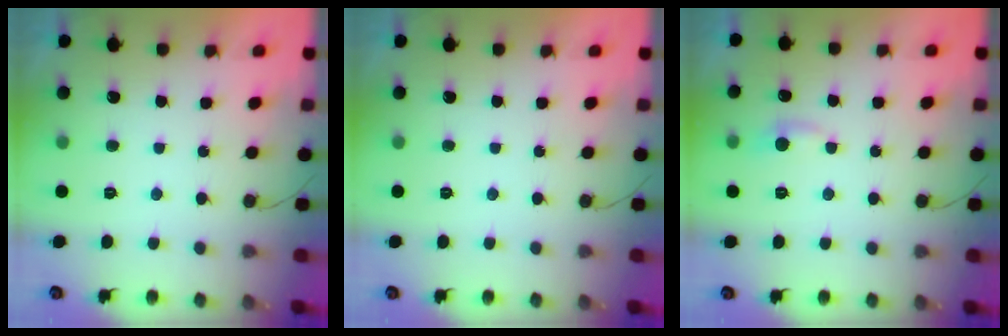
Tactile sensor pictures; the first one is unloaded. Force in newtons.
{"total": 0.0}
{"total": 4.7, "press": 4.6, "slide": 0.6}